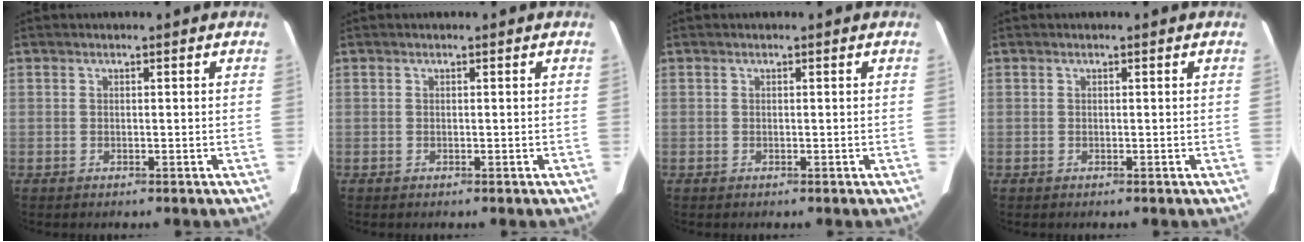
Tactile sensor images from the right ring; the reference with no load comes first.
{"total": 0.0}
{"total": 0.0}
{"total": 0.0}